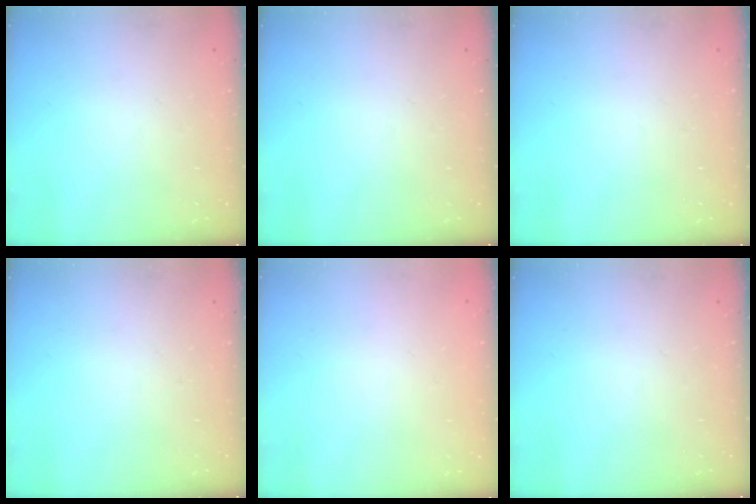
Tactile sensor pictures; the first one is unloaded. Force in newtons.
{"total": 0.0}
{"total": 0.0}
{"total": 0.0}
{"total": 1.6, "press": 1.6, "slide": 0.2}
{"total": 0.0}